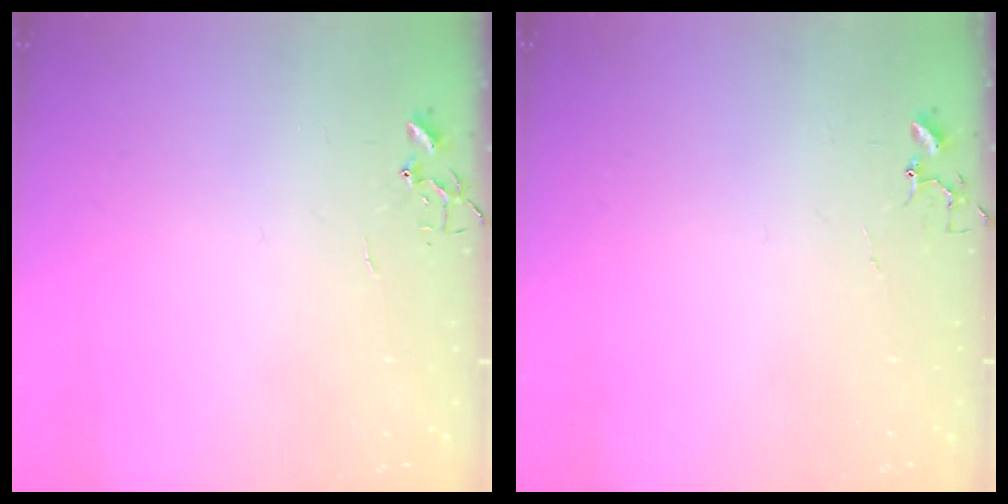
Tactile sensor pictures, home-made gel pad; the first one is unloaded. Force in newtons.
{"total": 4.0, "press": 4.0, "slide": 0.3}